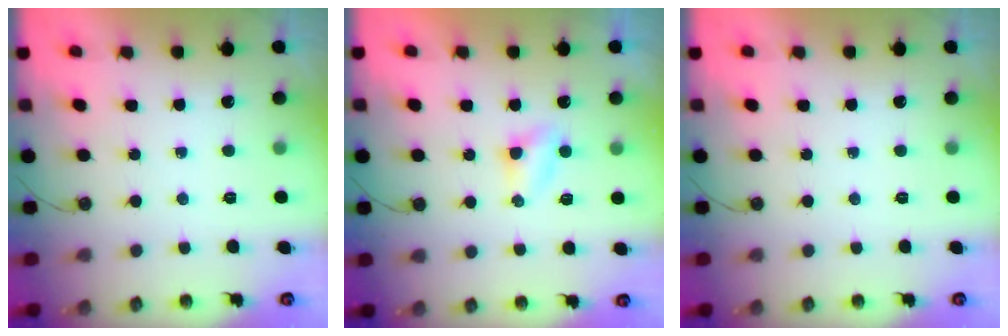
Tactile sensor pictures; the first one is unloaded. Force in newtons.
{"total": 3.4, "press": 3.3, "slide": 0.4}
{"total": 0.0}